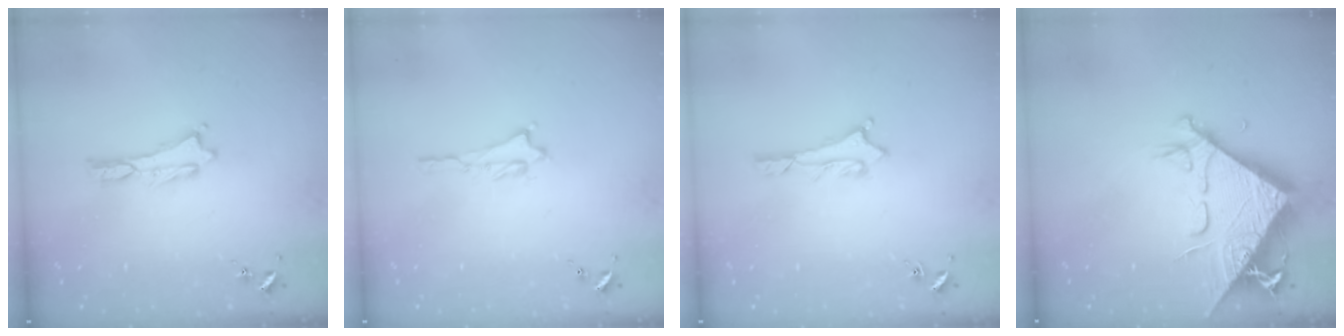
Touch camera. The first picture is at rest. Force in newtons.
{"total": 0.7, "press": 0.7, "slide": 0.1}
{"total": 1.1, "press": 1.0, "slide": 0.1}
{"total": 9.7, "press": 9.7, "slide": 1.3}